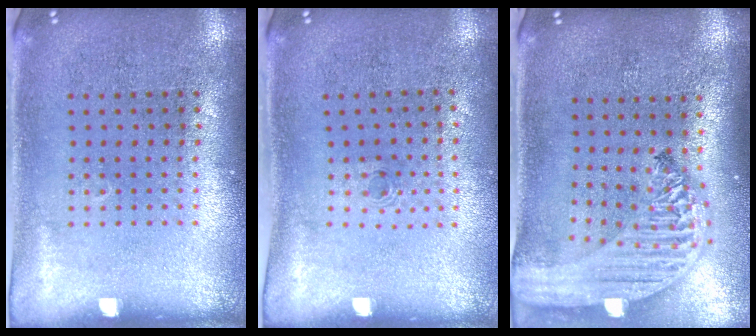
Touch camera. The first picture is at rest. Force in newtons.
{"total": 0.5, "press": 0.3, "slide": 0.4}
{"total": 2.7, "press": 2.2, "slide": 1.5}